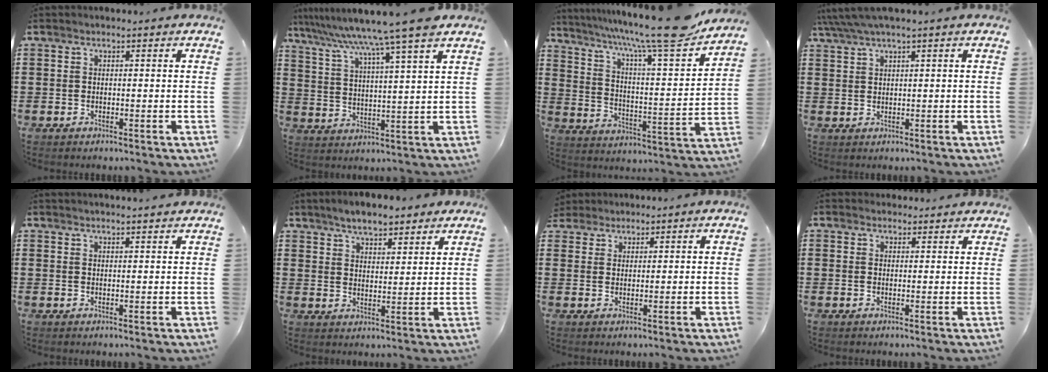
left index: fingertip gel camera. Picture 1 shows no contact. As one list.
[{"total": 8.7, "force": [7.2, -1.7, 4.6], "torque": [-0.116, -0.045, 0.112]}, {"total": 12.8, "force": [10.6, 0.2, 7.0], "torque": [-0.138, -0.075, 0.171]}, {"total": 2.1, "force": [1.1, -0.1, 1.7], "torque": [-0.036, 0.000, 0.019]}, {"total": 1.5, "force": [1.5, -0.2, 0.4], "torque": [-0.010, 0.001, 0.028]}, {"total": 5.3, "force": [4.8, 1.6, 1.6], "torque": [-0.047, -0.002, 0.089]}, {"total": 2.0, "force": [1.8, 0.9, -0.1], "torque": [-0.006, 0.007, 0.036]}, {"total": 1.8, "force": [1.8, 0.5, 0.1], "torque": [-0.006, 0.001, 0.035]}]